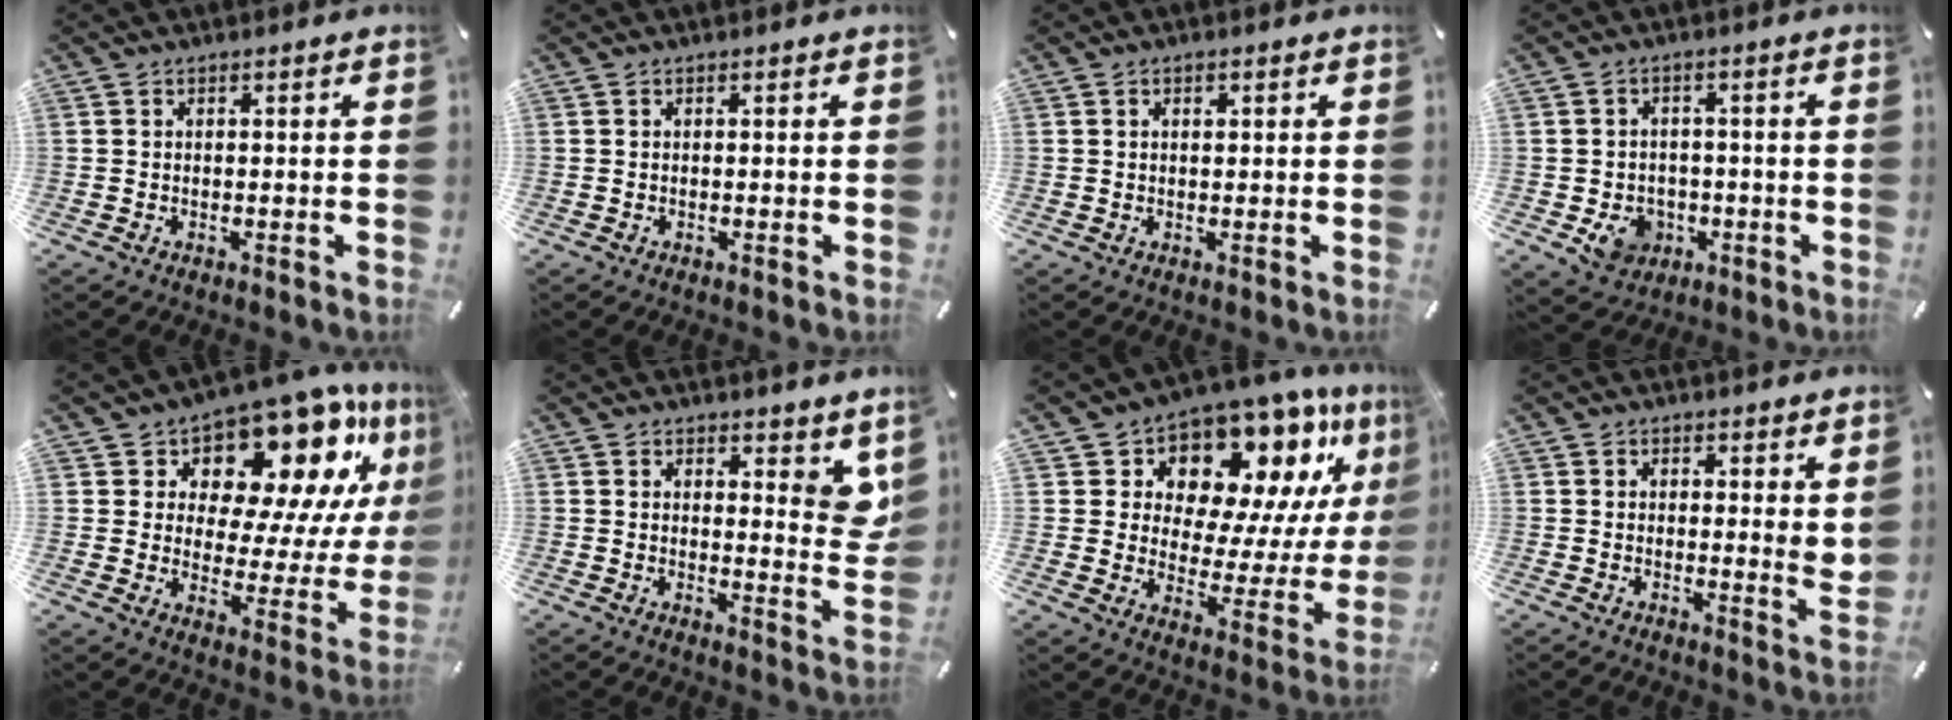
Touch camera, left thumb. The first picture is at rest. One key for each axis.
{"total": 0.0}
{"total": 1.2, "fx": 0.4, "fy": 0.8, "fz": 0.8, "tx": -0.010, "ty": 0.000, "tz": 0.005}
{"total": 7.1, "fx": -2.1, "fy": 6.1, "fz": 2.8, "tx": -0.038, "ty": 0.009, "tz": -0.036}
{"total": 15.3, "fx": 10.9, "fy": 7.6, "fz": 7.6, "tx": -0.107, "ty": -0.105, "tz": 0.180}
{"total": 7.0, "fx": 4.6, "fy": 3.8, "fz": 3.8, "tx": -0.031, "ty": -0.038, "tz": 0.077}
{"total": 13.2, "fx": 10.2, "fy": 7.2, "fz": 4.4, "tx": -0.057, "ty": -0.115, "tz": 0.169}
{"total": 3.3, "fx": 2.5, "fy": 1.4, "fz": 1.7, "tx": -0.016, "ty": -0.020, "tz": 0.042}